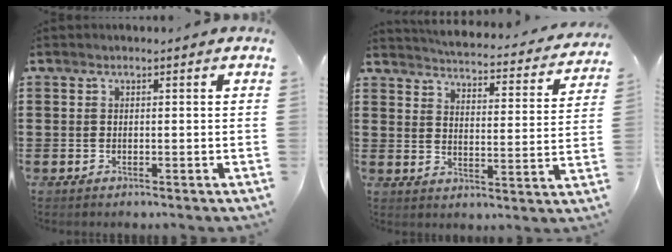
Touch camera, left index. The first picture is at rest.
{"total": 3.7, "force": [3.7, -0.3, 0.5], "torque": [-0.032, -0.035, 0.057]}